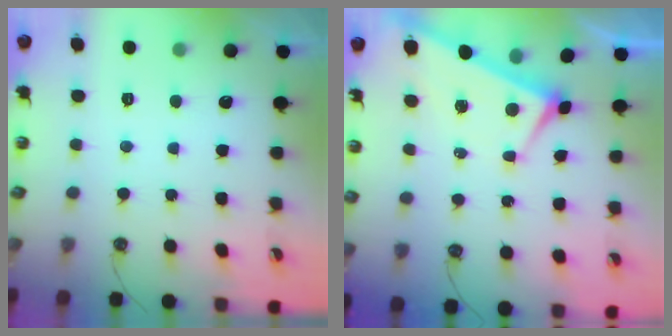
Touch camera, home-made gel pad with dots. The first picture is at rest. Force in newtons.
{"total": 3.6, "press": 3.5, "slide": 0.5}